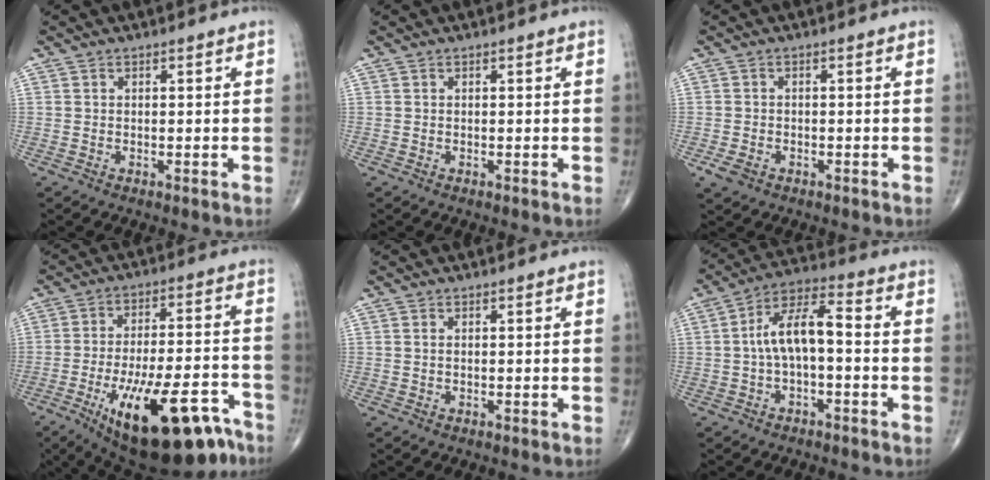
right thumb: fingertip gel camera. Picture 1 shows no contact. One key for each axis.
{"total": 0.0}
{"total": 2.7, "fx": -1.3, "fy": 1.9, "fz": 1.5, "tx": -0.031, "ty": 0.002, "tz": -0.019}
{"total": 23.4, "fx": -12.9, "fy": 8.6, "fz": 17.5, "tx": -0.235, "ty": 0.057, "tz": -0.189}
{"total": 0.5, "fx": 0.1, "fy": 0.3, "fz": 0.4, "tx": -0.011, "ty": 0.004, "tz": 0.004}
{"total": 9.6, "fx": -0.8, "fy": 4.2, "fz": 8.6, "tx": -0.161, "ty": 0.044, "tz": -0.020}